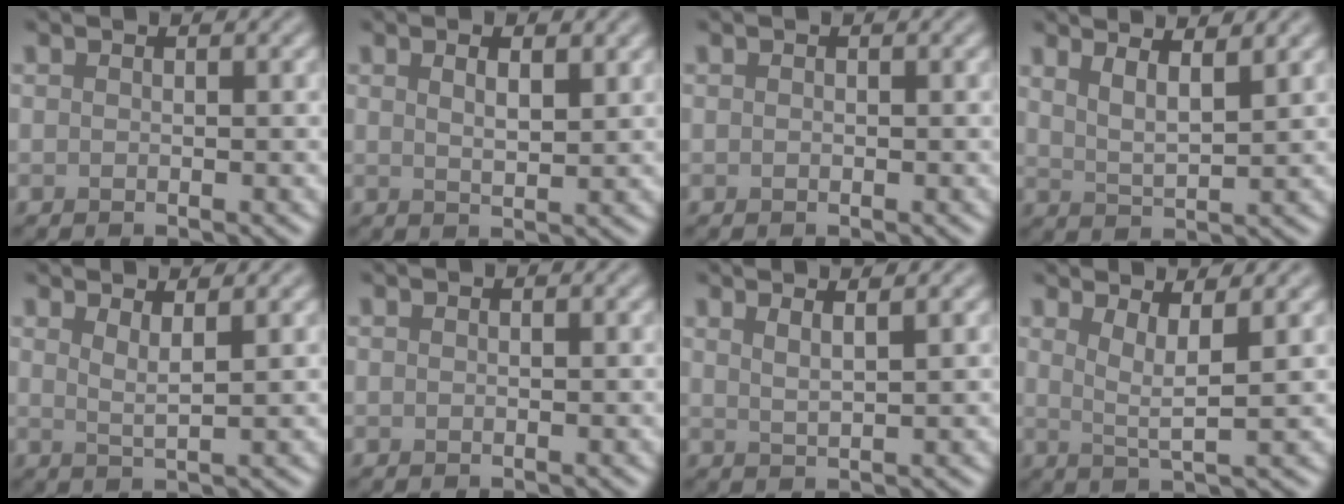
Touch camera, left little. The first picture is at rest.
{"total": 2.6, "force": [1.4, 0.9, 2.0], "torque": [-0.025, -0.002, 0.025]}
{"total": 0.0}
{"total": 3.9, "force": [3.0, 1.0, 2.4], "torque": [-0.035, 0.010, 0.042]}
{"total": 2.1, "force": [1.4, 0.5, 1.5], "torque": [-0.018, -0.004, 0.020]}
{"total": 0.0}
{"total": 2.7, "force": [1.8, 0.8, 1.8], "torque": [-0.012, 0.010, 0.009]}
{"total": 3.0, "force": [1.5, 0.5, 2.6], "torque": [-0.042, -0.006, 0.029]}